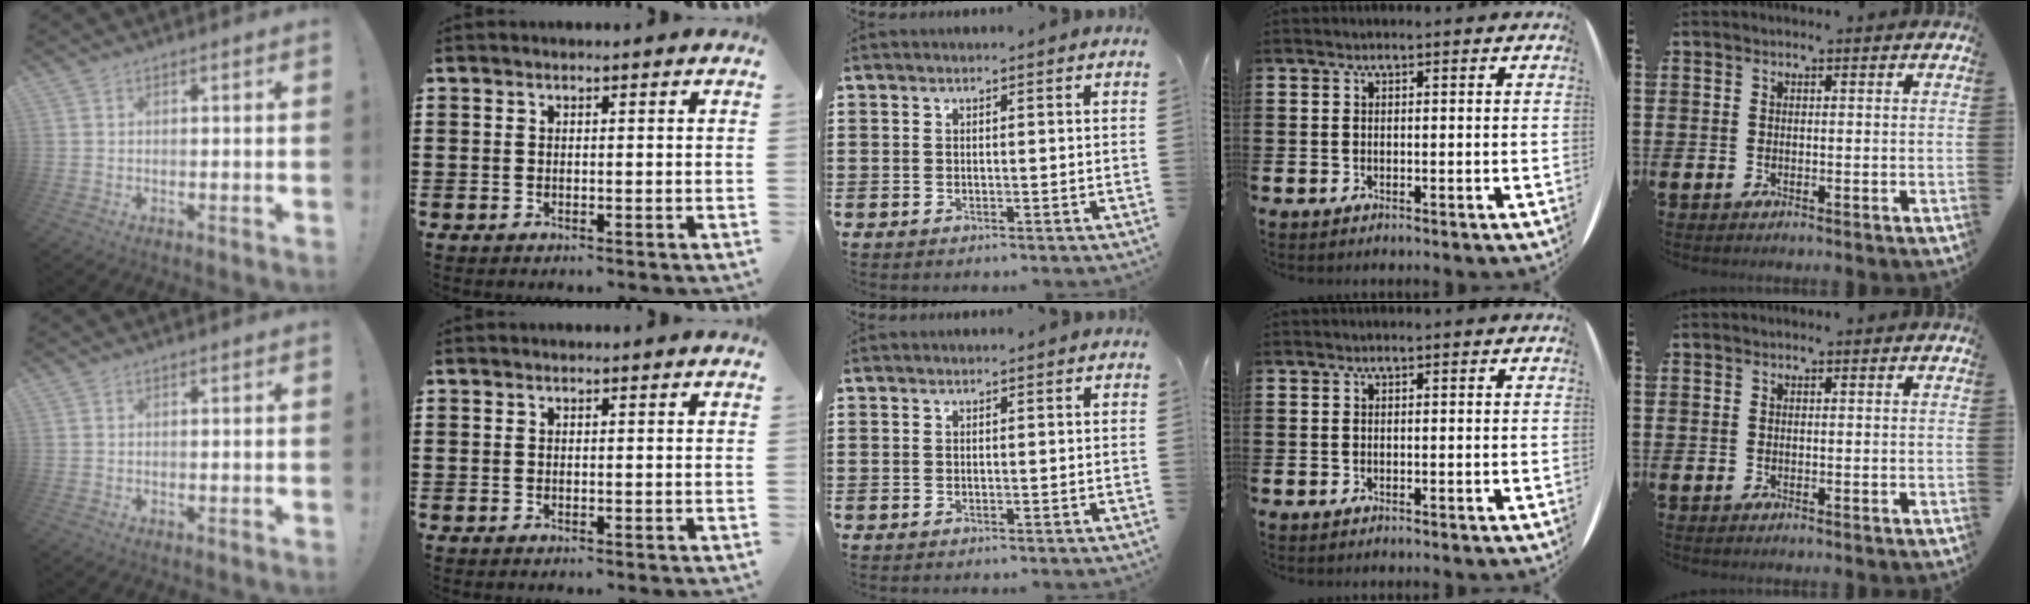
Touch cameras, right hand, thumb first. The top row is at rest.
{}